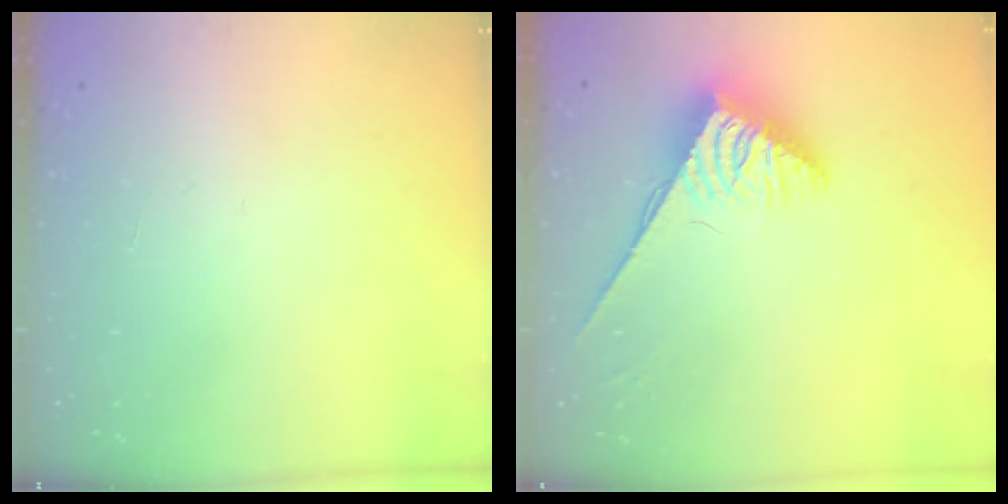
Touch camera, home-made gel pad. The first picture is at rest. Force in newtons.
{"total": 3.9, "press": 3.9, "slide": 0.5}